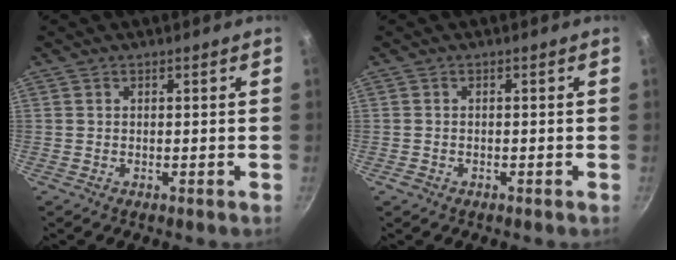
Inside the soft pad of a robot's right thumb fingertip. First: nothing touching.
{"total": 1.0, "force": [-0.7, 0.6, 0.4], "torque": [-0.012, 0.004, -0.009]}